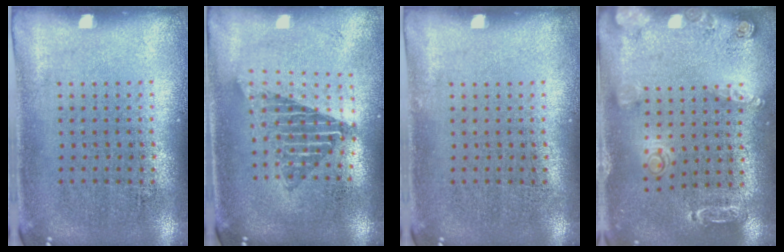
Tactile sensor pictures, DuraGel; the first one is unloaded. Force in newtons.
{"total": 1.7, "press": 1.4, "slide": 1.0}
{"total": 0.0}
{"total": 1.5, "press": 1.5, "slide": 0.1}